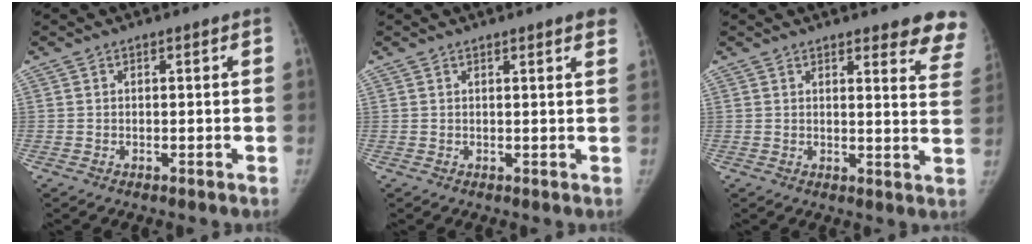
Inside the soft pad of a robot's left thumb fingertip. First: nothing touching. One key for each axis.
{"total": 3.3, "fx": 2.3, "fy": 0.4, "fz": 2.3, "tx": -0.021, "ty": -0.002, "tz": 0.020}
{"total": 10.3, "fx": 9.1, "fy": 2.4, "fz": 4.3, "tx": -0.007, "ty": -0.059, "tz": 0.076}